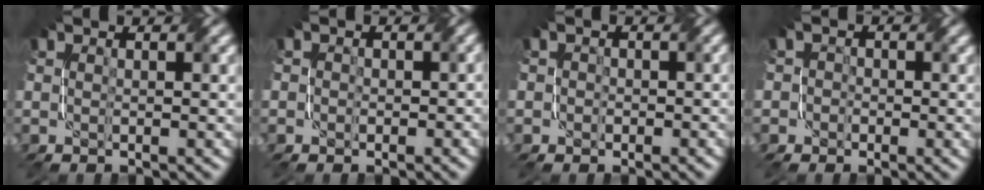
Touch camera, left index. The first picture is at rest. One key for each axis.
{"total": 2.2, "fx": 0.1, "fy": 2.1, "fz": 0.8, "tx": 0.003, "ty": 0.004, "tz": -0.014}
{"total": 2.1, "fx": 0.1, "fy": 2.0, "fz": 0.5, "tx": 0.005, "ty": 0.004, "tz": -0.012}
{"total": 2.9, "fx": 0.0, "fy": 2.9, "fz": 0.7, "tx": 0.009, "ty": 0.014, "tz": -0.031}